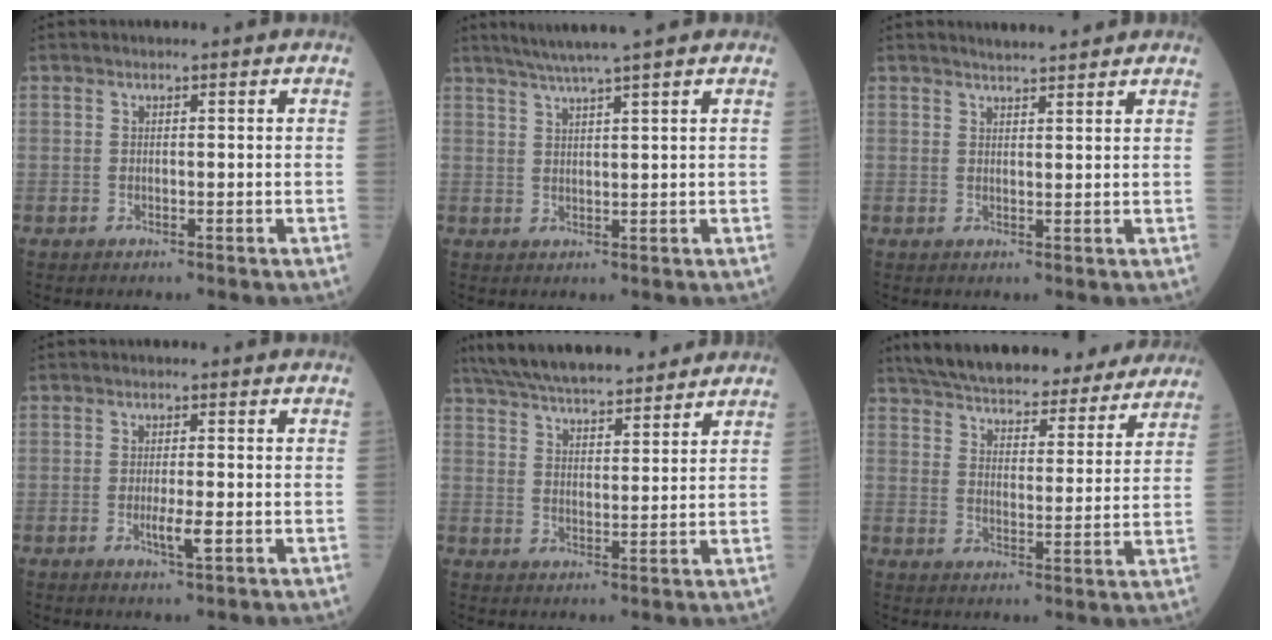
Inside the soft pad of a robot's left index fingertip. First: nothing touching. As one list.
[{"total": 6.0, "force": [4.8, -1.1, 3.4], "torque": [-0.058, 0.017, 0.082]}, {"total": 4.1, "force": [3.8, 0.3, 1.5], "torque": [-0.024, 0.016, 0.053]}, {"total": 2.9, "force": [-1.0, 0.3, 2.8], "torque": [-0.055, -0.006, -0.014]}, {"total": 16.6, "force": [14.5, 3.3, 7.3], "torque": [-0.127, 0.033, 0.225]}, {"total": 26.9, "force": [24.2, 6.7, 9.8], "torque": [-0.155, -0.003, 0.312]}]